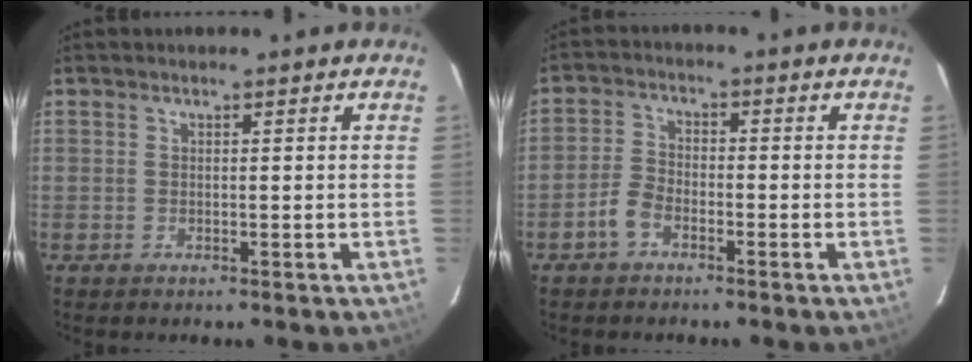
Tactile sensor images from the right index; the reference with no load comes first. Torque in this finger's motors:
{"motor_torque": [0.40, -0.34, 0.14, 0.03]}